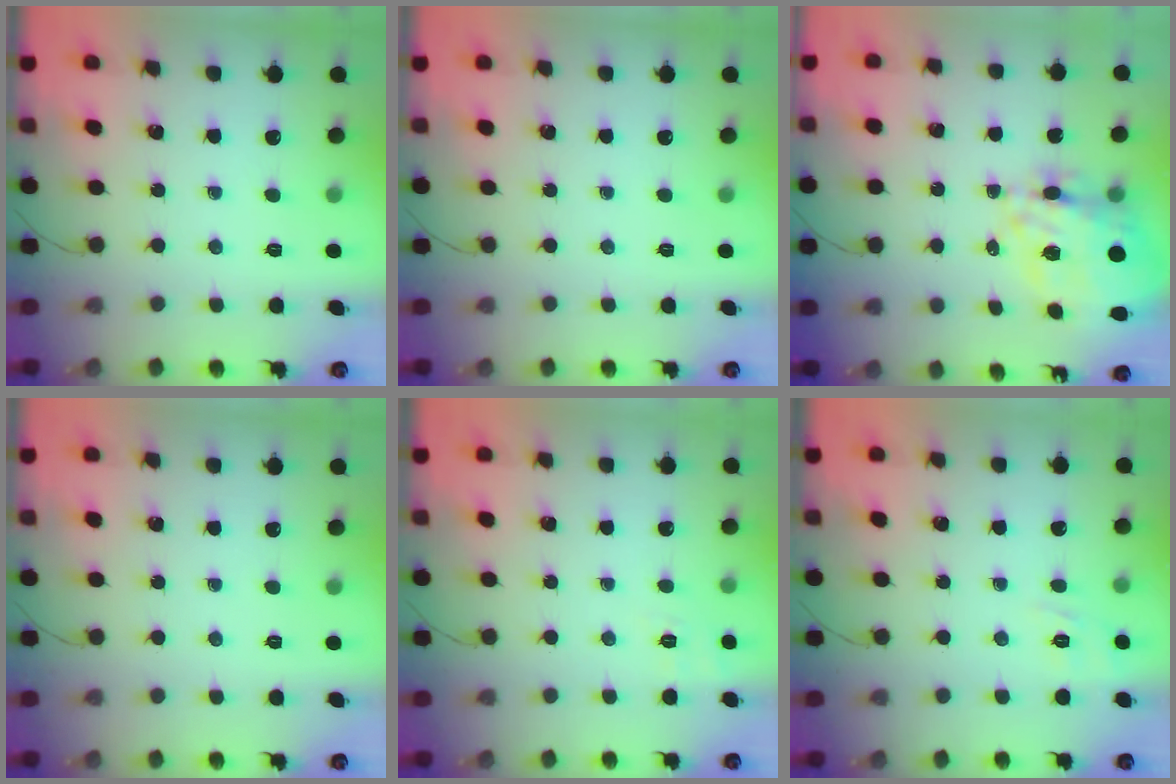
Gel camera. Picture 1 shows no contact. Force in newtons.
{"total": 0.0}
{"total": 17.0, "press": 16.2, "slide": 5.2}
{"total": 0.0}
{"total": 2.1, "press": 0.8, "slide": 2.0}
{"total": 2.0, "press": 0.6, "slide": 1.9}